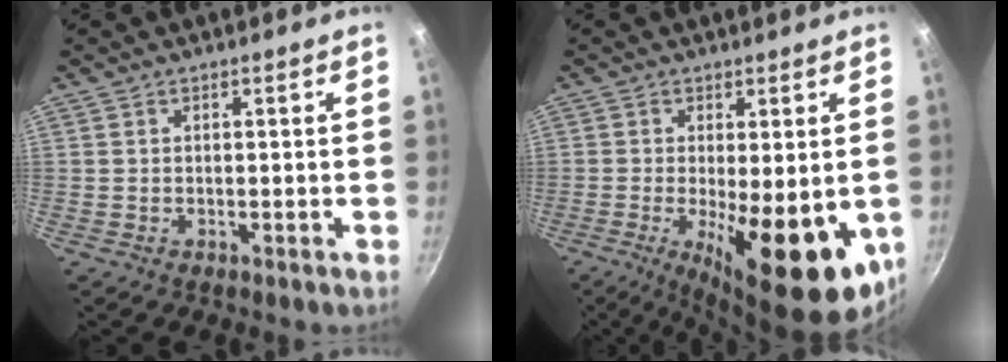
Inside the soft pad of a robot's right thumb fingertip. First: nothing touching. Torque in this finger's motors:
{"motor_torque": [-0.42, 1.31, 1.04, 0.56, 0.19]}